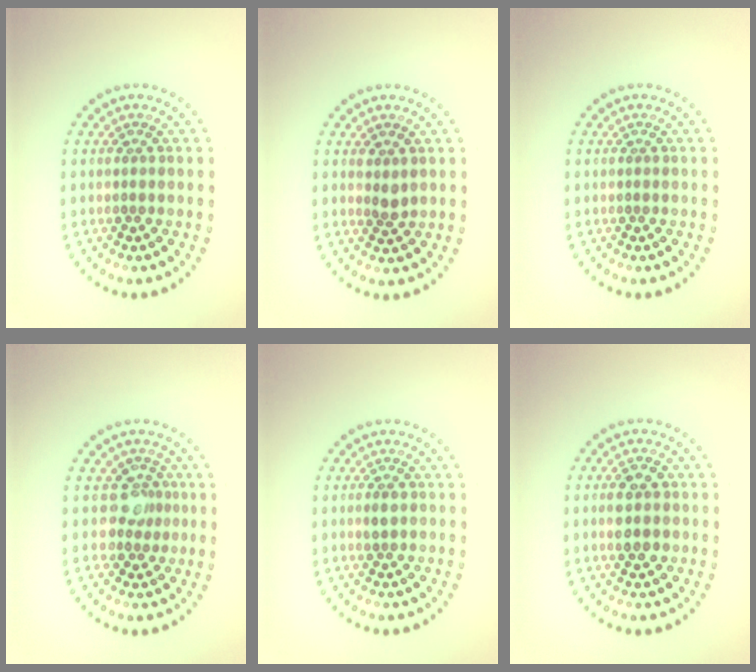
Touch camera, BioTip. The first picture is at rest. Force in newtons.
{"total": 0.9, "press": 0.8, "slide": 0.3}
{"total": 0.0}
{"total": 2.1, "press": 1.6, "slide": 1.3}
{"total": 1.1, "press": 1.1, "slide": 0.1}
{"total": 3.0, "press": 3.0, "slide": 0.1}